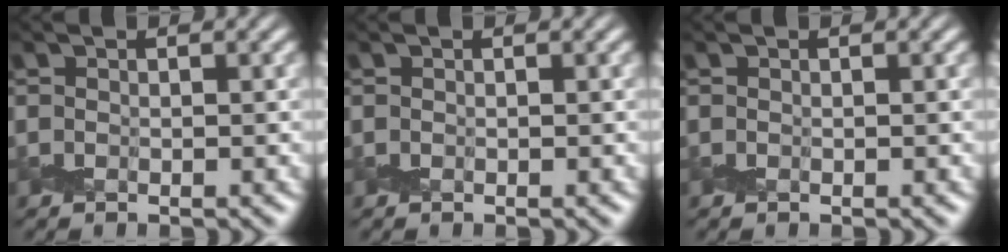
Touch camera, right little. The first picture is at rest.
{"total": 0.0}
{"total": 0.0}